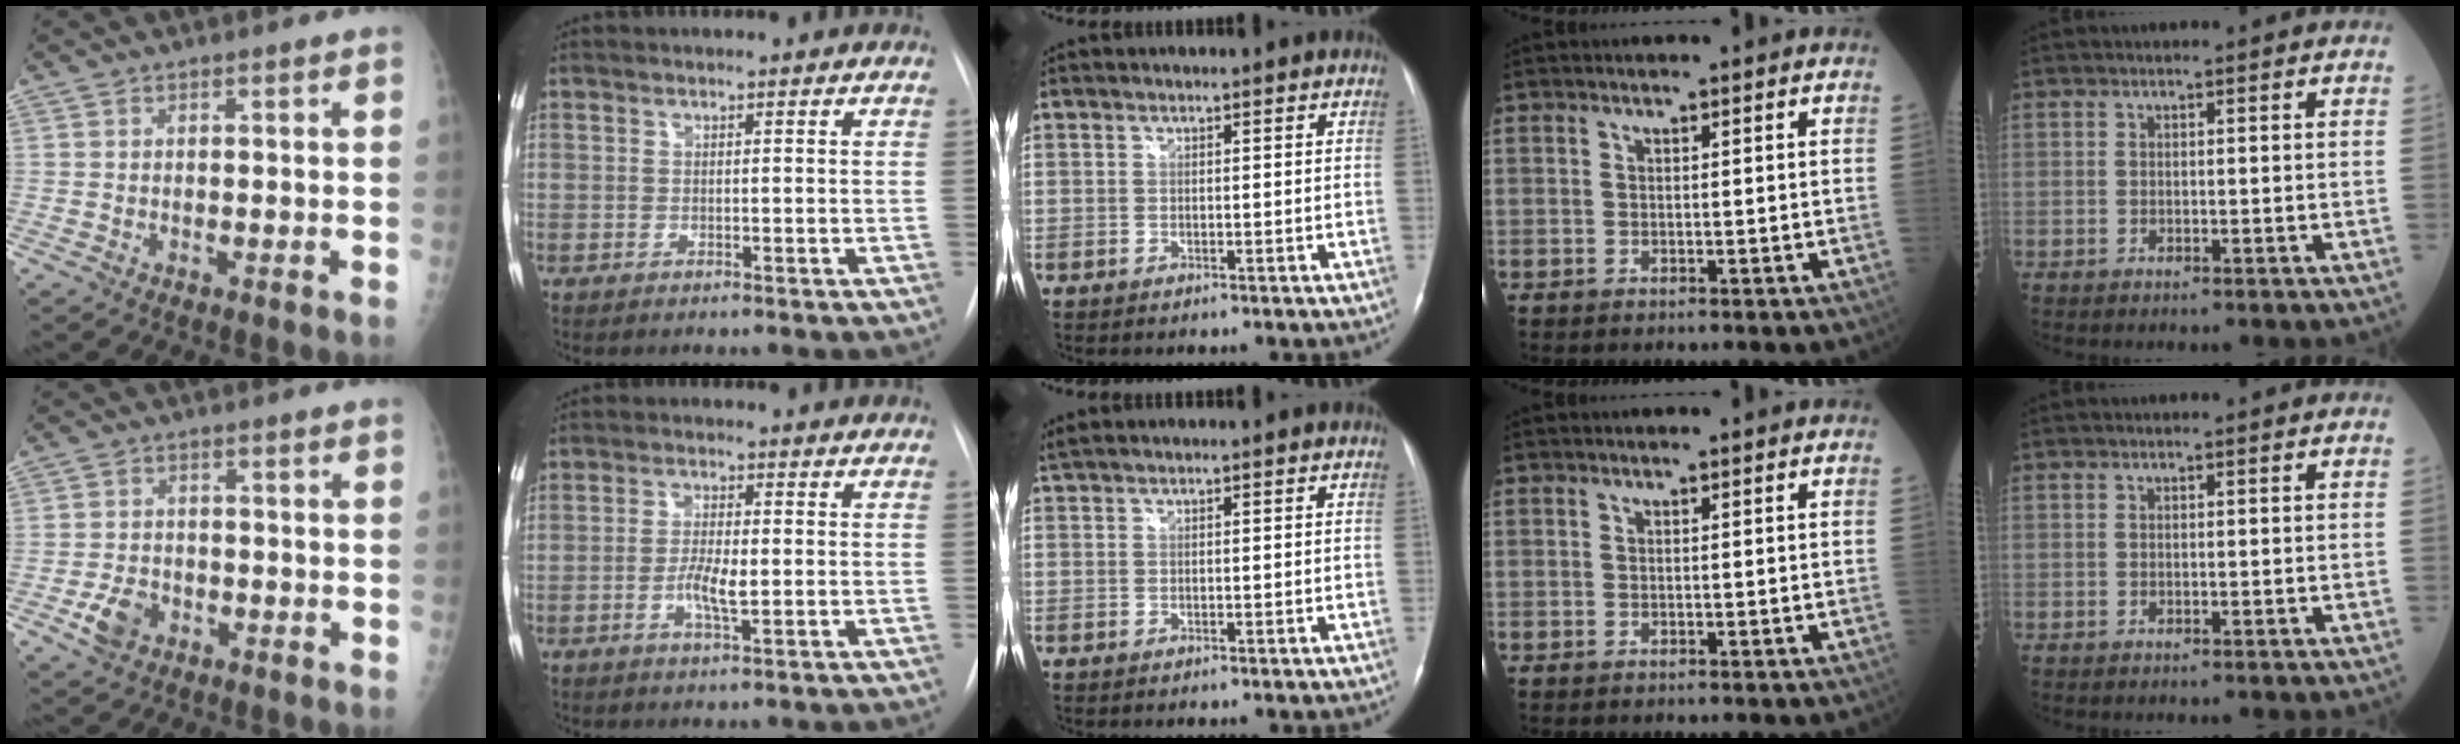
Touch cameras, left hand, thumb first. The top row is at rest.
{"thumb": {"total": 4.7, "force": [-2.0, 3.4, 2.5], "torque": [-0.043, 0.010, -0.034]}, "index": {"total": 4.3, "force": [-0.9, 1.0, 4.1], "torque": [-0.079, -0.004, -0.017]}, "middle": {"total": 1.4, "force": [1.2, -0.1, 0.8], "torque": [-0.023, 0.026, 0.028]}}